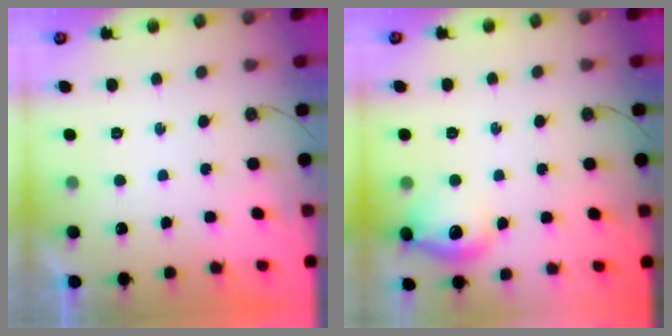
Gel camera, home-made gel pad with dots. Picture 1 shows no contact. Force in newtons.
{"total": 13.6, "press": 13.6, "slide": 1.1}